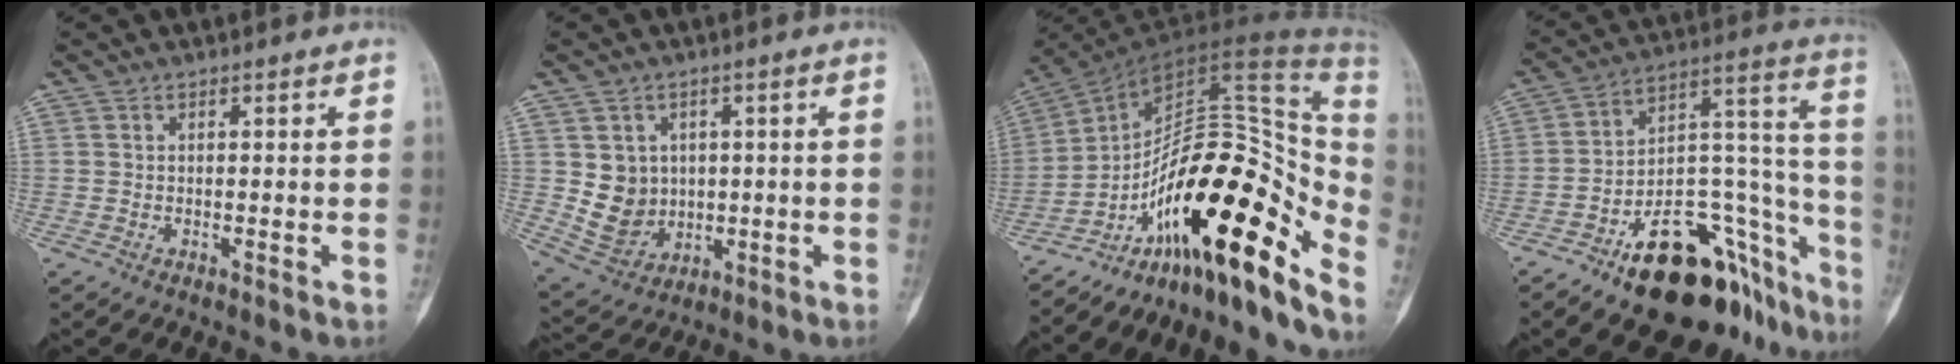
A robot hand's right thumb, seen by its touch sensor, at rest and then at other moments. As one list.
[{"total": 8.4, "force": [0.9, 7.5, 3.7], "torque": [-0.030, -0.008, 0.037]}, {"total": 26.7, "force": [-14.3, 9.3, 20.5], "torque": [-0.242, 0.125, -0.225]}, {"total": 26.5, "force": [-16.0, 12.3, 17.1], "torque": [-0.147, 0.130, -0.235]}]